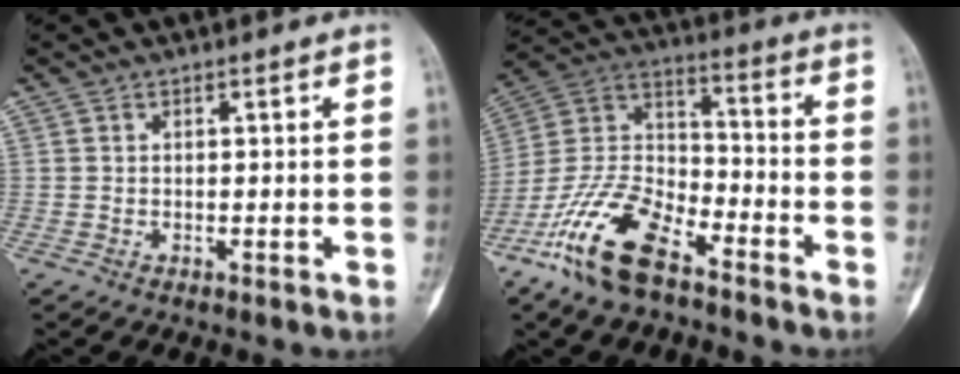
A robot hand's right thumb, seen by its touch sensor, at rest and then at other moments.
{"total": 16.9, "force": [-10.9, 7.3, 10.7], "torque": [-0.210, 0.062, -0.213]}